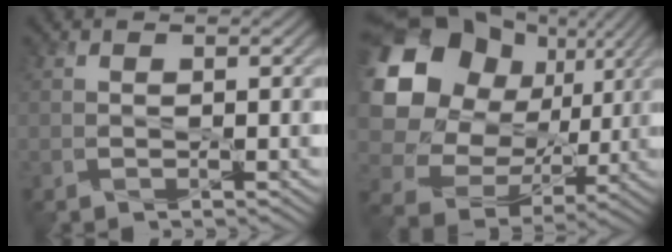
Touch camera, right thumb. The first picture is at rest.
{"total": 18.5, "force": [4.9, 15.1, 9.6], "torque": [-0.250, 0.015, 0.106]}